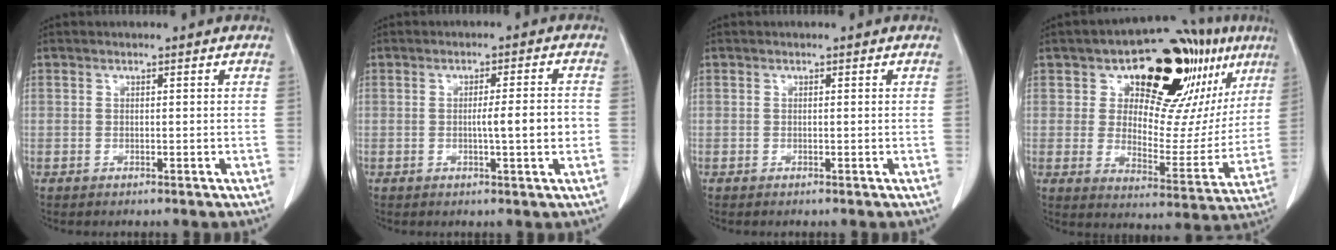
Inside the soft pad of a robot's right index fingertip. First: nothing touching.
{"total": 5.0, "force": [-0.8, 0.0, 5.0], "torque": [-0.077, 0.000, -0.011]}
{"total": 0.0}
{"total": 22.3, "force": [11.2, 10.2, 16.3], "torque": [-0.217, 0.030, 0.166]}